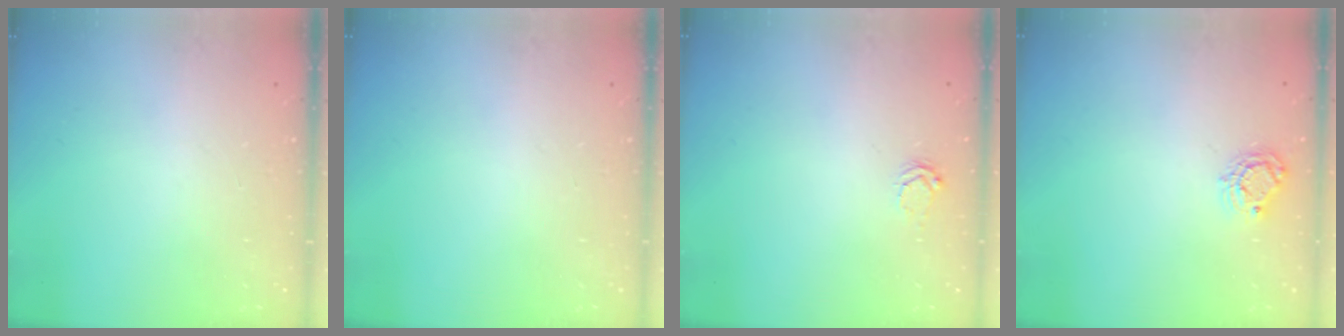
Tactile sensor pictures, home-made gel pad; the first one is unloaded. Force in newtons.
{"total": 0.0}
{"total": 3.5, "press": 3.5, "slide": 0.5}
{"total": 6.0, "press": 6.0, "slide": 0.2}